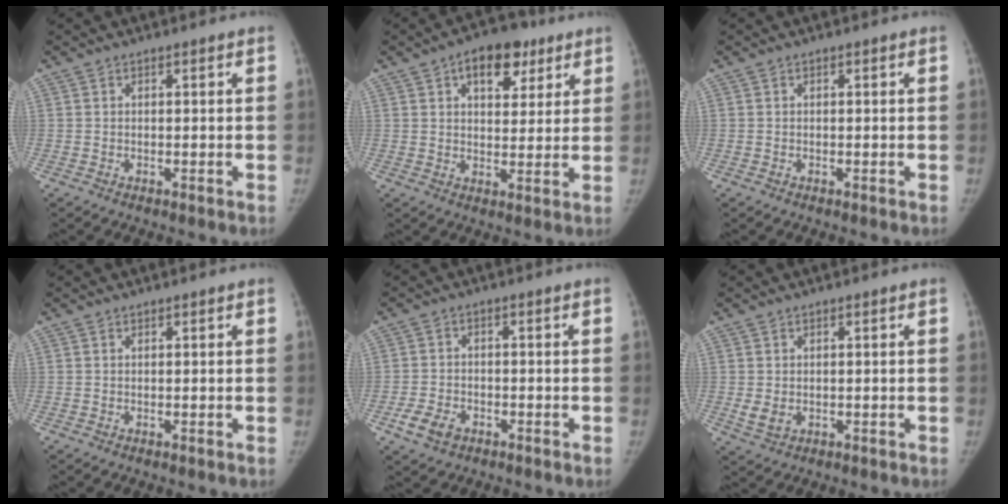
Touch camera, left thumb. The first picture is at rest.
{"total": 9.4, "force": [4.8, 5.4, 5.9], "torque": [-0.051, -0.012, 0.066]}
{"total": 0.0}
{"total": 0.0}
{"total": 4.9, "force": [-2.5, 3.3, 2.6], "torque": [-0.047, 0.011, -0.042]}
{"total": 2.8, "force": [-0.1, 2.1, 1.8], "torque": [-0.033, -0.006, 0.005]}